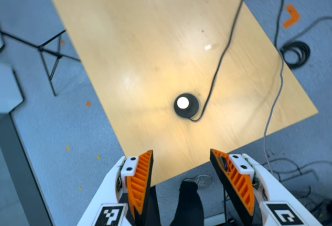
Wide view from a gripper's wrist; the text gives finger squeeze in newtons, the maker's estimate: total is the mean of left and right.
{"total": 0.0}